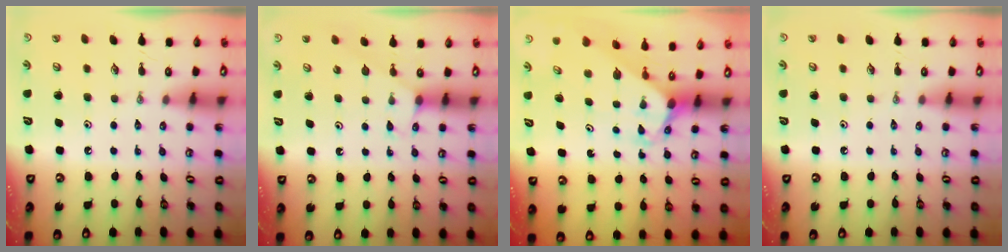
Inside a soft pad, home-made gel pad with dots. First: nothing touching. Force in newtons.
{"total": 6.1, "press": 6.1, "slide": 0.5}
{"total": 2.9, "press": 2.9, "slide": 0.2}
{"total": 0.0}